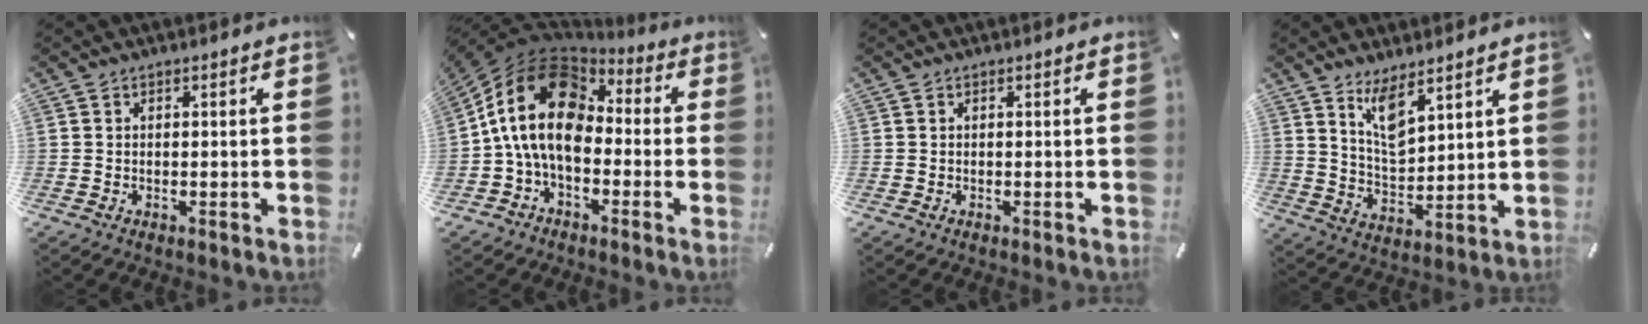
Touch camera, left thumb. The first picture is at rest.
{"total": 18.0, "force": [-0.2, 12.4, 13.0], "torque": [-0.273, 0.021, -0.010]}
{"total": 0.0}
{"total": 8.9, "force": [6.4, 3.5, 5.0], "torque": [-0.102, -0.029, 0.117]}